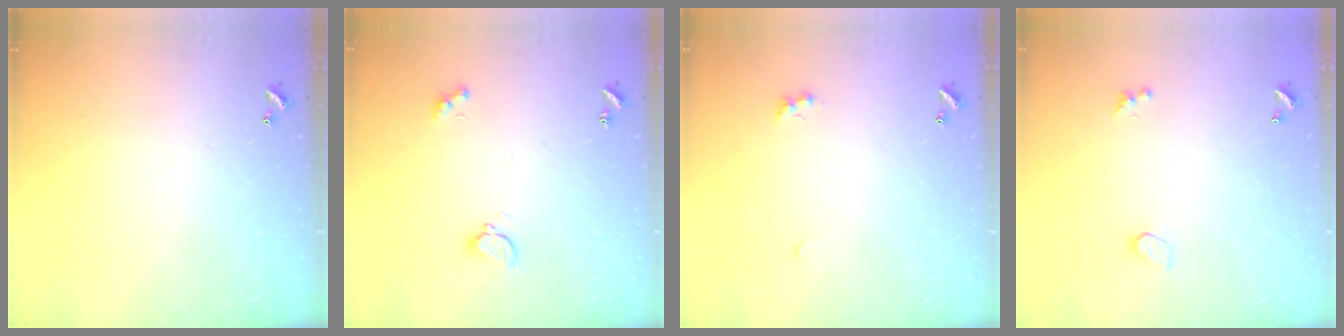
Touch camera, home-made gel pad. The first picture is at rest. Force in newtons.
{"total": 3.0, "press": 3.0, "slide": 0.5}
{"total": 1.8, "press": 1.7, "slide": 0.4}
{"total": 0.9, "press": 0.8, "slide": 0.4}